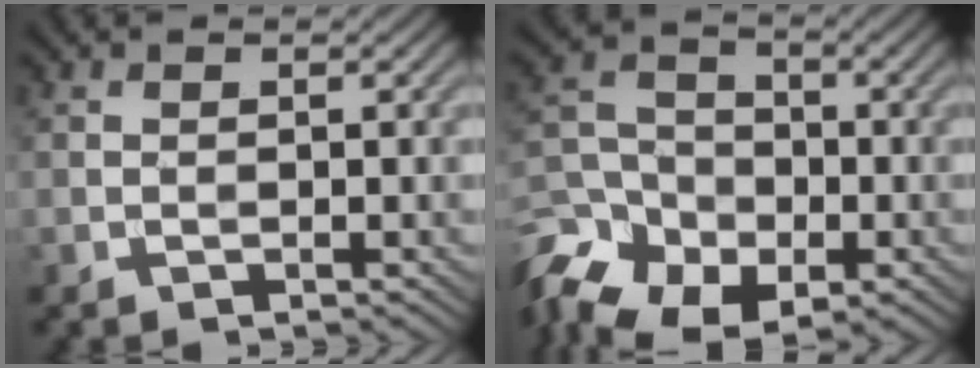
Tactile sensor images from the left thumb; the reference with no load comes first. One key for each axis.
{"total": 16.2, "fx": -9.5, "fy": 11.5, "fz": 6.4, "tx": -0.162, "ty": -0.058, "tz": -0.155}